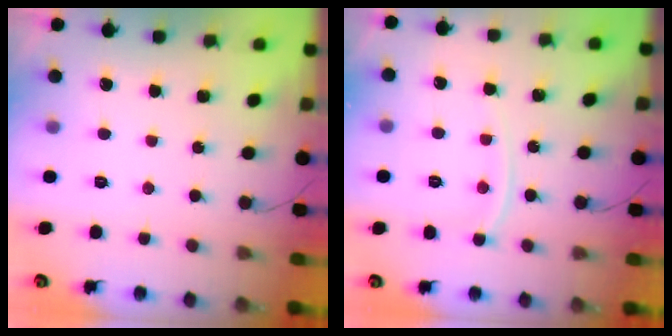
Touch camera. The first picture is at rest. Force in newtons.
{"total": 8.0, "press": 7.9, "slide": 1.0}